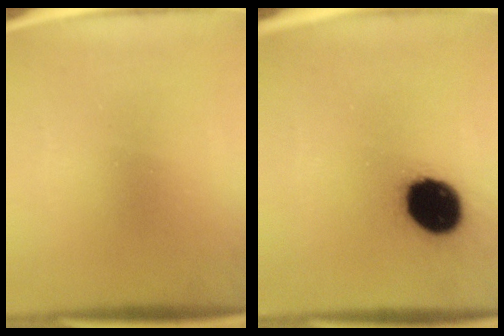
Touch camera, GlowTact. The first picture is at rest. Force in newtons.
{"total": 15.8}